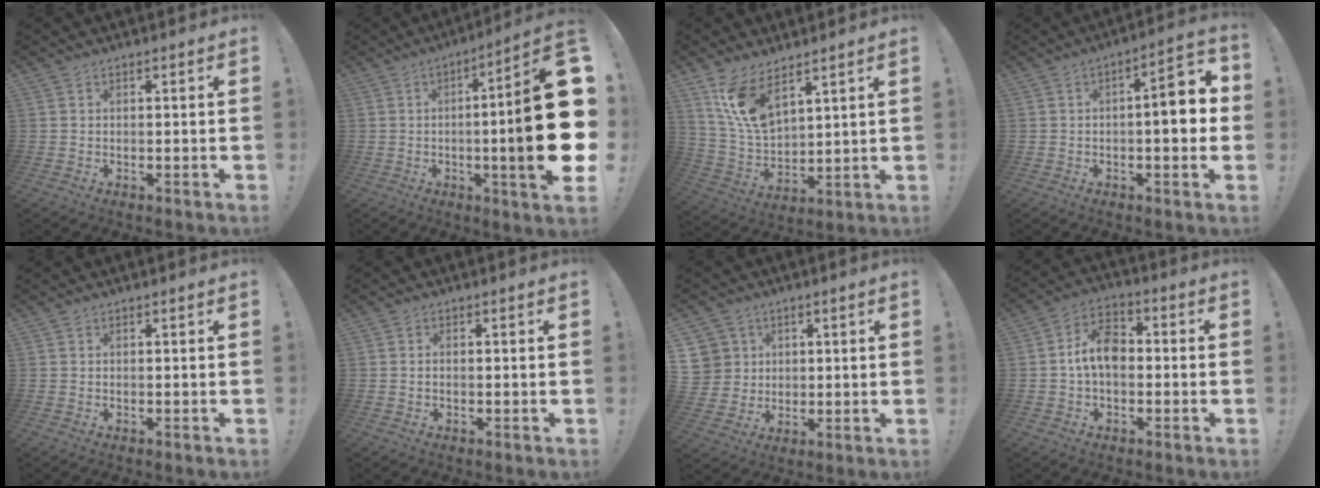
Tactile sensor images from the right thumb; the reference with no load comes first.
{"total": 24.0, "force": [-1.8, 2.7, 23.8], "torque": [-0.345, -0.007, -0.029]}
{"total": 12.9, "force": [8.5, 6.0, 7.6], "torque": [-0.163, -0.043, 0.164]}
{"total": 10.0, "force": [-0.4, 3.3, 9.5], "torque": [-0.114, 0.000, -0.014]}
{"total": 0.0}
{"total": 0.7, "force": [-0.1, 0.5, 0.6], "torque": [-0.014, 0.003, -0.001]}
{"total": 7.3, "force": [2.8, 6.8, 0.7], "torque": [-0.011, -0.017, 0.058]}
{"total": 9.9, "force": [-0.5, 6.4, 7.6], "torque": [-0.131, 0.012, -0.006]}